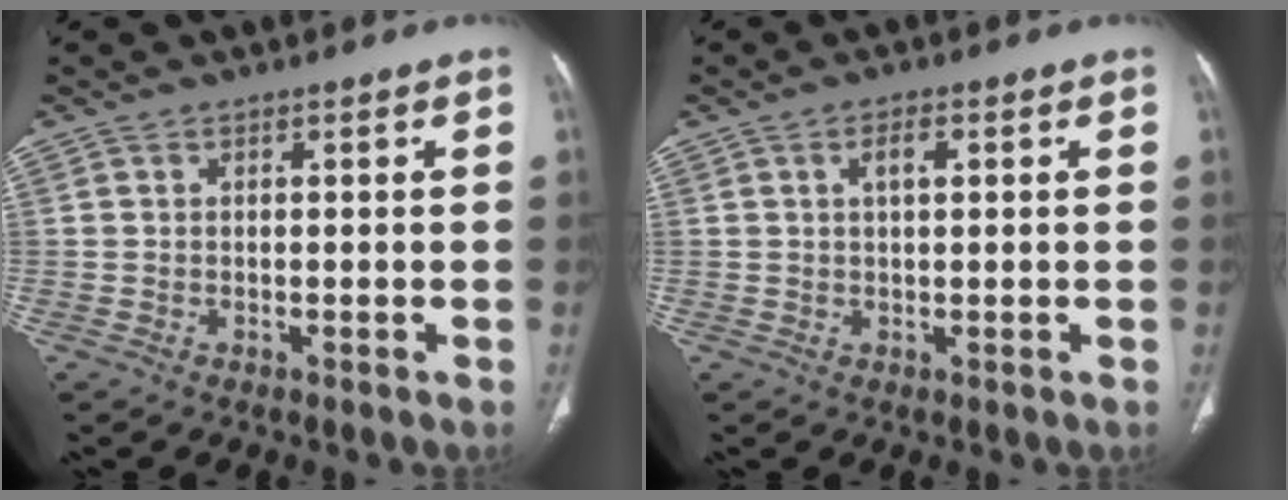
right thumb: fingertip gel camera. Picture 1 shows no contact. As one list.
[{"total": 2.5, "force": [0.8, 1.1, 2.2], "torque": [-0.037, 0.003, 0.014]}]